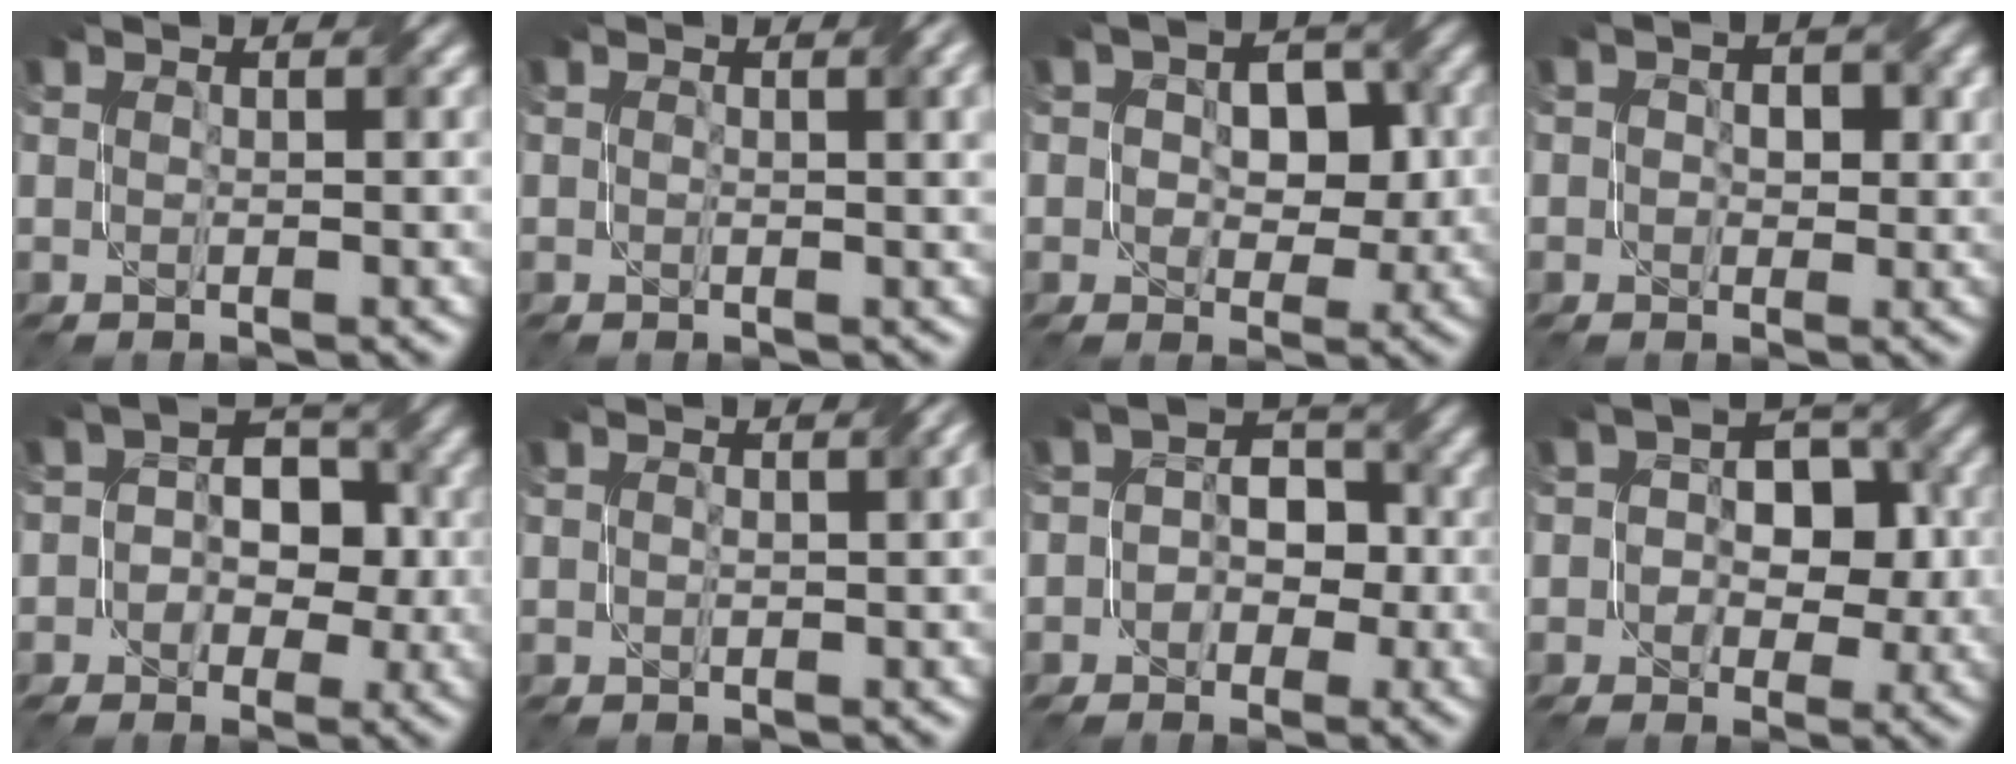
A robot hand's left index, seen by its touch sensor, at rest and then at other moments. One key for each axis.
{"total": 2.6, "fx": 0.6, "fy": 0.8, "fz": 2.4, "tx": -0.034, "ty": 0.002, "tz": 0.009}
{"total": 5.2, "fx": 0.2, "fy": 3.5, "fz": 3.8, "tx": -0.045, "ty": 0.002, "tz": 0.002}
{"total": 2.5, "fx": 0.0, "fy": 1.8, "fz": 1.6, "tx": -0.020, "ty": -0.001, "tz": -0.002}
{"total": 6.0, "fx": -0.9, "fy": 4.5, "fz": 3.8, "tx": -0.027, "ty": 0.014, "tz": -0.026}
{"total": 1.6, "fx": -0.3, "fy": 0.5, "fz": 1.5, "tx": -0.020, "ty": -0.003, "tz": 0.000}
{"total": 4.4, "fx": -1.4, "fy": 3.5, "fz": 2.4, "tx": -0.005, "ty": 0.010, "tz": -0.036}
{"total": 6.1, "fx": -0.5, "fy": 4.3, "fz": 4.2, "tx": -0.035, "ty": 0.015, "tz": -0.018}